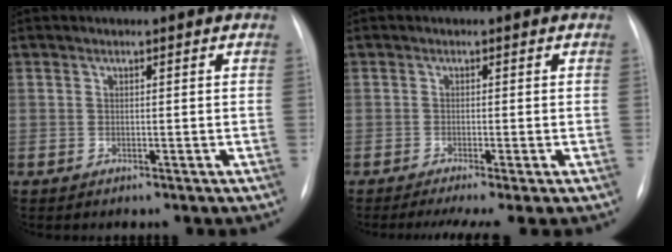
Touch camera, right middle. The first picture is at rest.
{"total": 5.7, "force": [-4.0, 0.3, 4.1], "torque": [-0.060, -0.015, -0.064]}